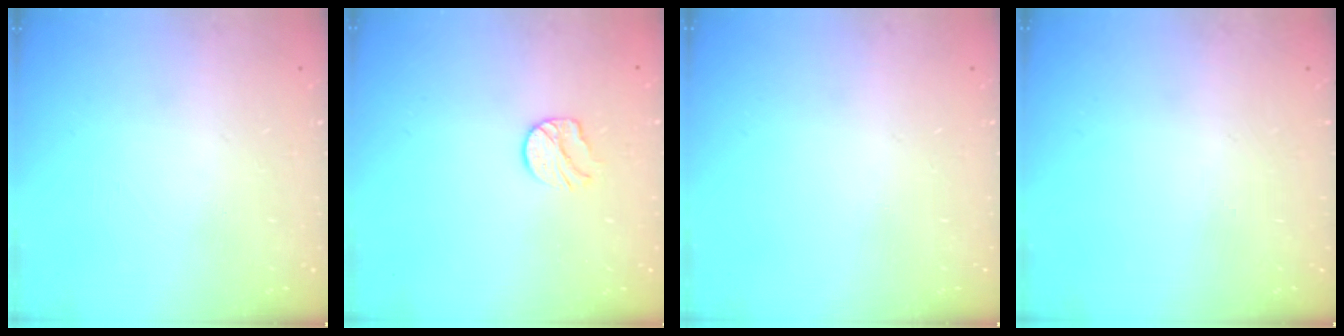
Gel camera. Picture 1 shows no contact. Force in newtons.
{"total": 7.8, "press": 7.8, "slide": 0.5}
{"total": 0.0}
{"total": 0.0}